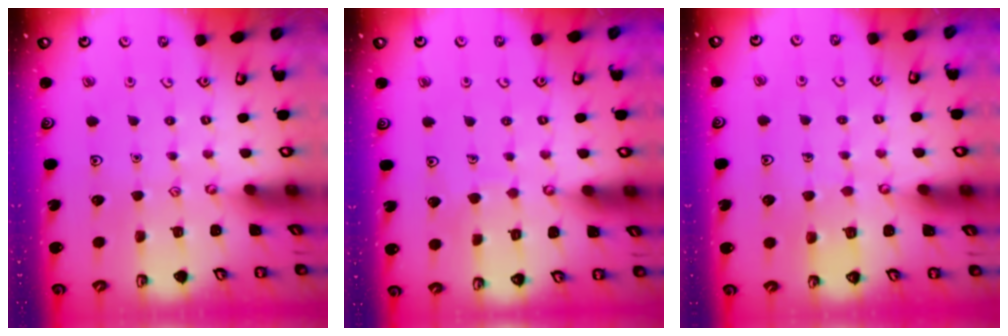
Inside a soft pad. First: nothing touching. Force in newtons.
{"total": 2.7, "press": 2.7, "slide": 0.1}
{"total": 3.4, "press": 3.3, "slide": 0.3}